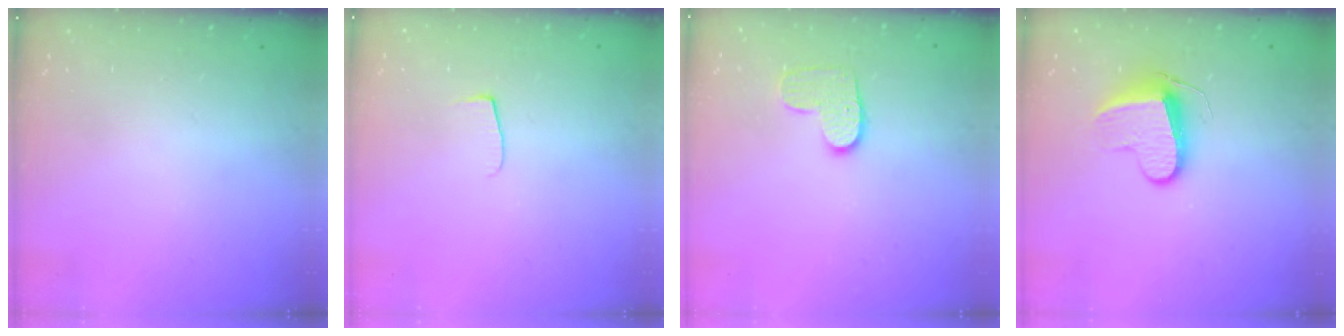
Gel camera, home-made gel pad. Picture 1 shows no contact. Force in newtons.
{"total": 4.2, "press": 4.1, "slide": 0.5}
{"total": 8.3, "press": 8.3, "slide": 0.3}
{"total": 9.1, "press": 9.1, "slide": 0.2}